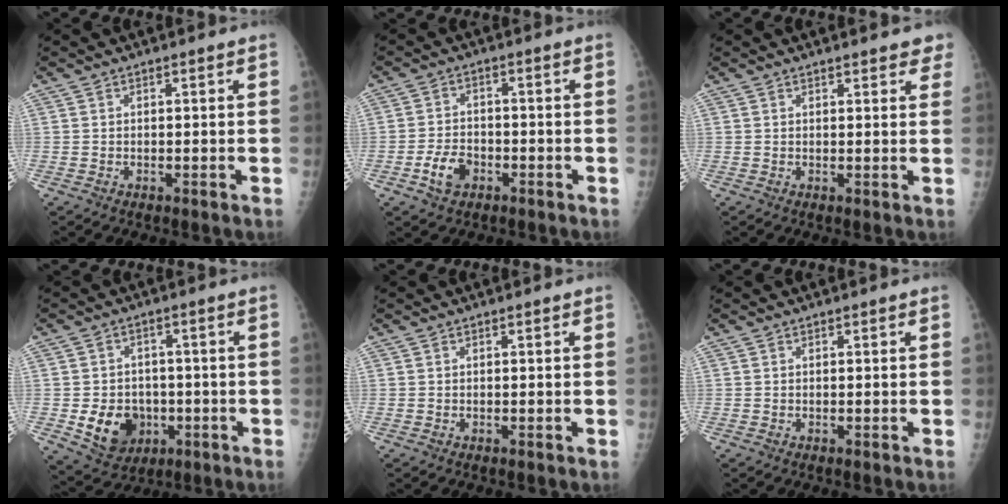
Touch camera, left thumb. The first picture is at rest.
{"total": 5.3, "force": [-2.5, 3.6, 3.1], "torque": [-0.049, 0.018, -0.044]}
{"total": 4.4, "force": [3.5, 1.4, 2.3], "torque": [-0.001, -0.006, 0.035]}
{"total": 9.7, "force": [-2.3, 8.0, 5.0], "torque": [-0.052, 0.006, -0.025]}
{"total": 0.0}
{"total": 0.0}